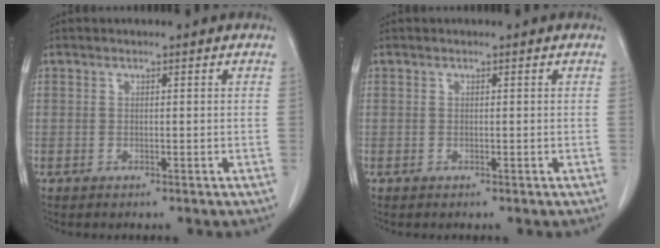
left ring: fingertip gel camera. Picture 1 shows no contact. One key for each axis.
{"total": 0.0}